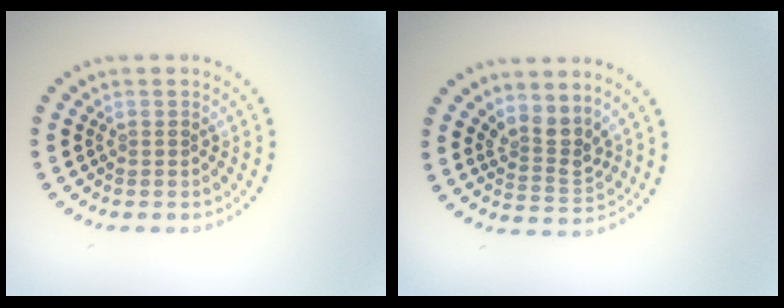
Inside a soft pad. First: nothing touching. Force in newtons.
{"total": 2.7, "press": 2.0, "slide": 1.9}